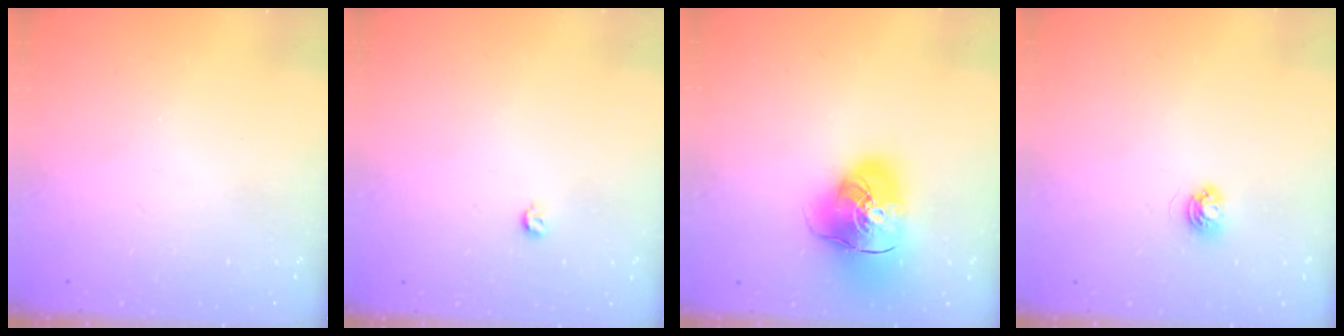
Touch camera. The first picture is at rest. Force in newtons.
{"total": 3.3, "press": 3.3, "slide": 0.7}
{"total": 18.6, "press": 18.3, "slide": 3.1}
{"total": 3.7, "press": 3.7, "slide": 0.5}